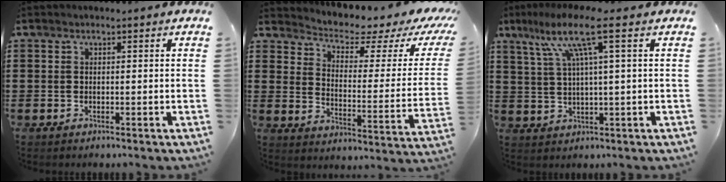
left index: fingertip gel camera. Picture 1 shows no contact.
{"total": 2.9, "force": [2.2, 1.0, 1.6], "torque": [-0.042, -0.025, 0.026]}
{"total": 10.1, "force": [4.1, 0.5, 9.2], "torque": [-0.193, 0.000, 0.065]}